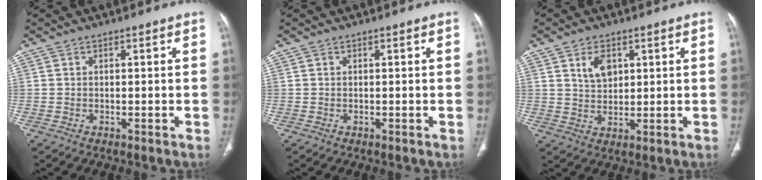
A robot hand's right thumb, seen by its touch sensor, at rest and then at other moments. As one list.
[{"total": 0.0}, {"total": 5.2, "force": [2.2, 3.2, 3.3], "torque": [-0.045, -0.013, 0.045]}]